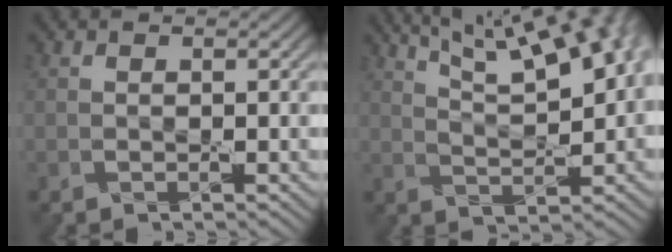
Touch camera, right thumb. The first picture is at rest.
{"total": 14.2, "force": [7.9, 4.7, 10.8], "torque": [-0.166, 0.036, 0.116]}